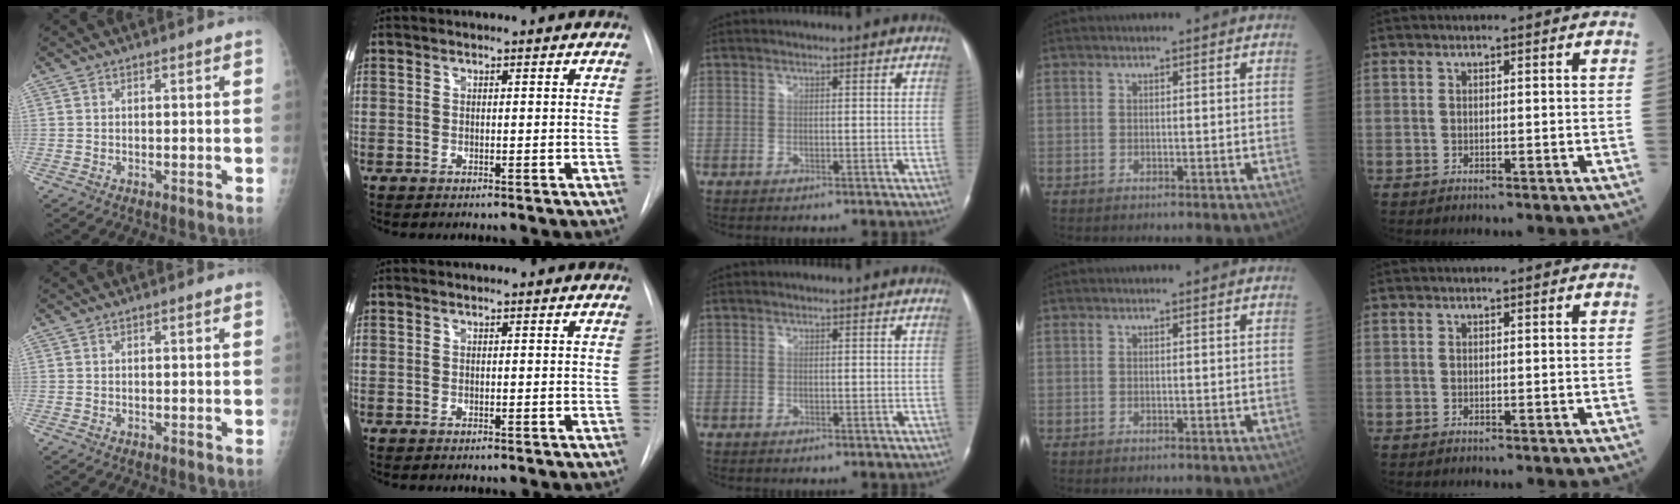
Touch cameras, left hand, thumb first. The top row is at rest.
{"index": {"total": 0.7, "force": [-0.7, -0.1, -0.1], "torque": [0.005, -0.006, -0.011]}}